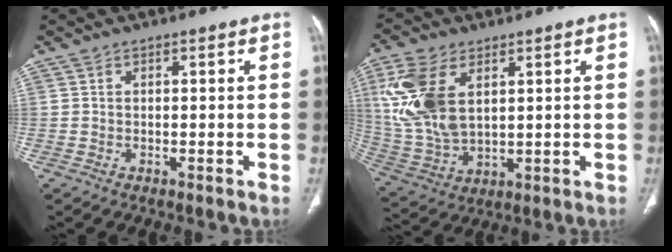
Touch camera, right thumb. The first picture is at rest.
{"total": 14.9, "force": [4.6, 8.6, 11.3], "torque": [-0.247, -0.012, 0.103]}